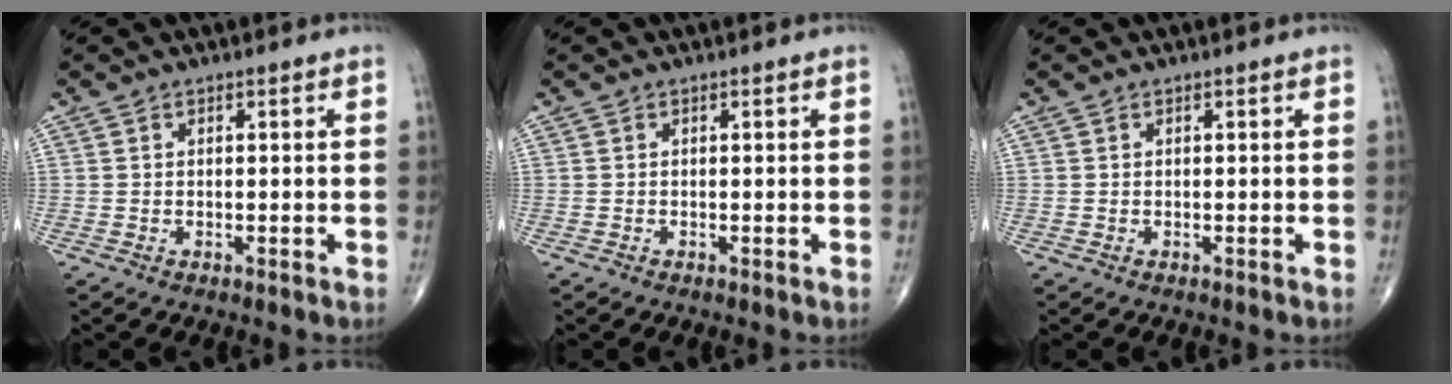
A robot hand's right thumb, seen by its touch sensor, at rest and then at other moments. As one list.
[{"total": 0.0}, {"total": 0.0}]